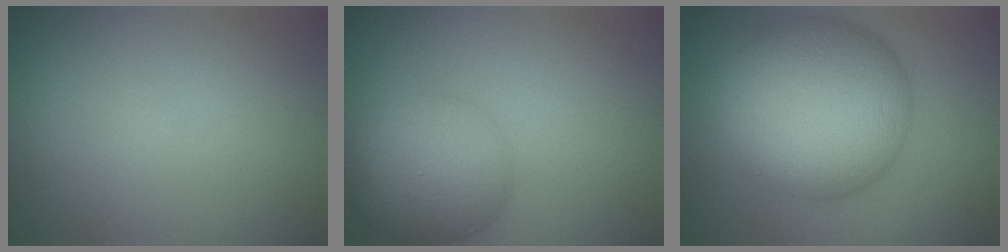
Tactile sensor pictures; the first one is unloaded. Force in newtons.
{"total": 6.2, "press": 6.2, "slide": 0.1}
{"total": 13.3, "press": 13.3, "slide": 0.5}